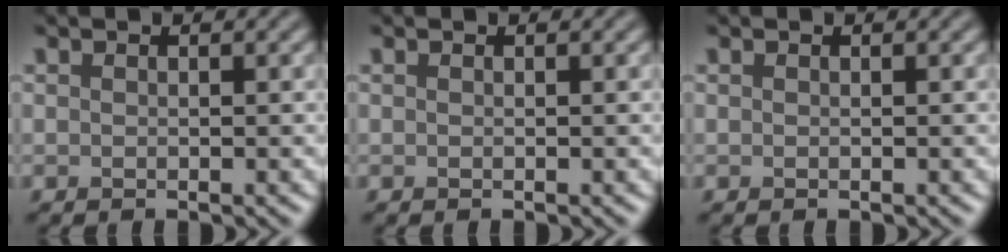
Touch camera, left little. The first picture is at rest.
{"total": 0.0}
{"total": 0.0}